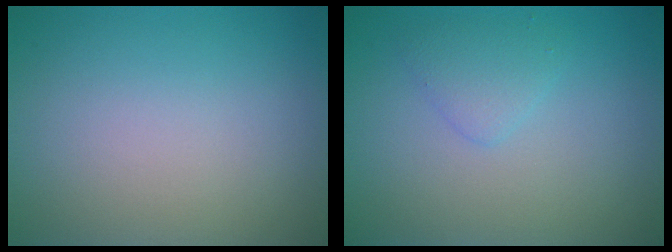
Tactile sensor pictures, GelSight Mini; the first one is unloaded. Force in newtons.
{"total": 1.7, "press": 1.7, "slide": 0.2}